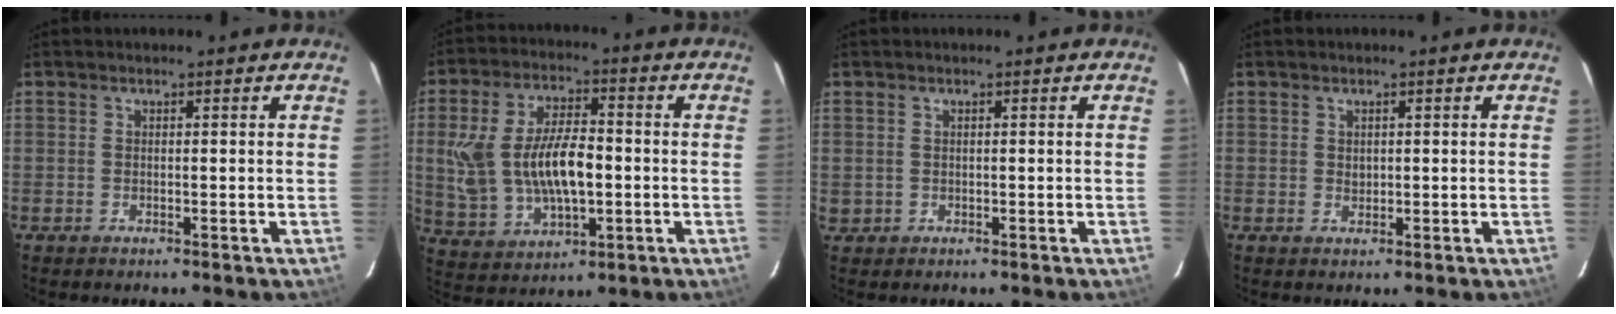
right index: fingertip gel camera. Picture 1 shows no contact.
{"total": 15.4, "force": [-0.5, 7.8, 13.3], "torque": [-0.272, 0.004, 0.008]}
{"total": 1.4, "force": [0.2, 1.4, 0.1], "torque": [0.003, 0.002, 0.003]}
{"total": 1.0, "force": [0.4, 0.9, 0.3], "torque": [-0.002, 0.005, 0.009]}